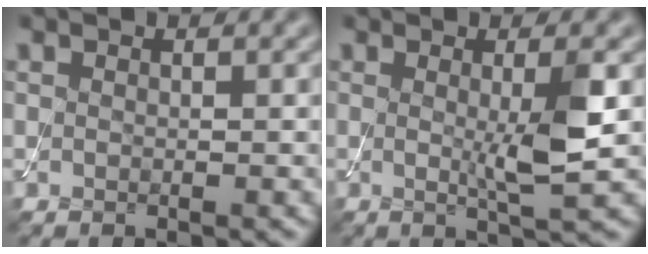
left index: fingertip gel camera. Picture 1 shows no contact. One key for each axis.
{"total": 3.9, "fx": 0.1, "fy": 0.5, "fz": 3.9, "tx": -0.068, "ty": -0.008, "tz": 0.003}